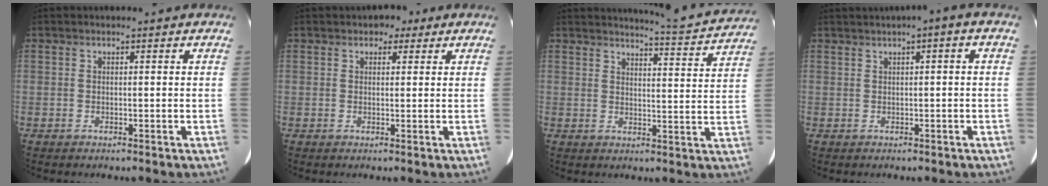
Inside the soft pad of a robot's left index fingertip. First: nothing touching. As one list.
[{"total": 2.4, "force": [1.4, 1.6, 1.1], "torque": [-0.012, 0.009, 0.016]}, {"total": 10.1, "force": [10.0, -0.4, 1.7], "torque": [-0.033, -0.024, 0.118]}, {"total": 2.8, "force": [0.9, 0.3, 2.6], "torque": [-0.042, 0.019, 0.015]}]